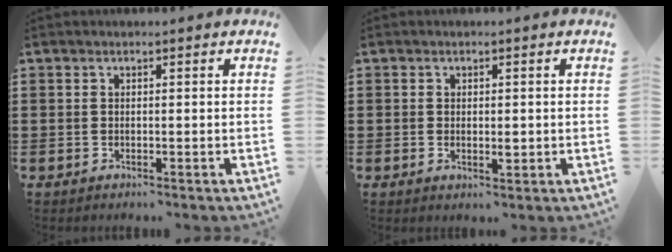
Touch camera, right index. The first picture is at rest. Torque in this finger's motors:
{"motor_torque": [1.07, 1.07, 0.31, 0.01]}